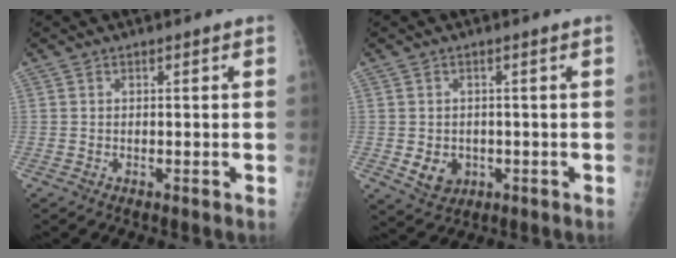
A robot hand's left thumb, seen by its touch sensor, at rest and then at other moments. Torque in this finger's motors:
{"motor_torque": [0.37, 0.40, 0.46, 0.40, -0.01]}